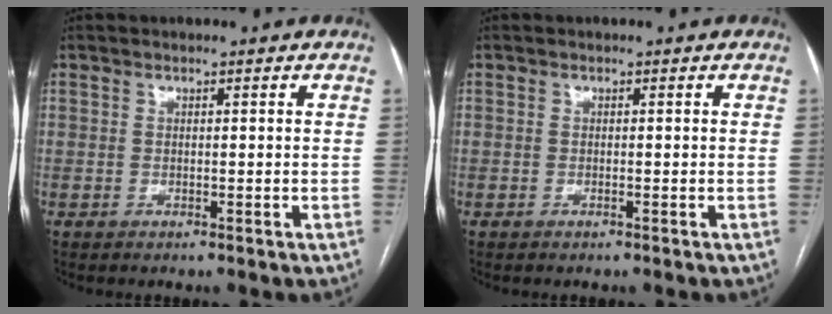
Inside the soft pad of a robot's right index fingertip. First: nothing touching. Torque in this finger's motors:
{"motor_torque": [0.26, 0.10, 0.00, 0.00]}